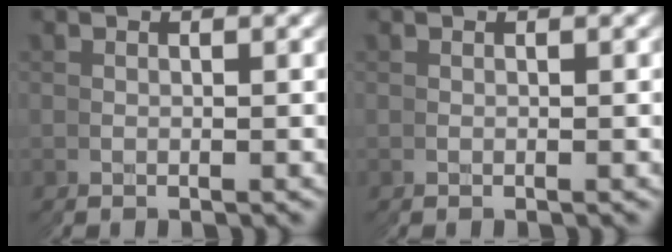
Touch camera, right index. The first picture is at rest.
{"total": 0.0}